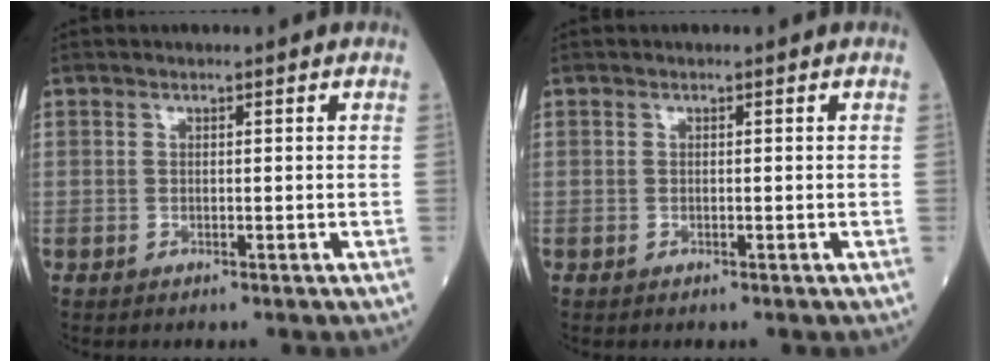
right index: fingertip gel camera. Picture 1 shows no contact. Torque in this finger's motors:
{"motor_torque": [0.09, -0.04, 0.05, -0.01]}